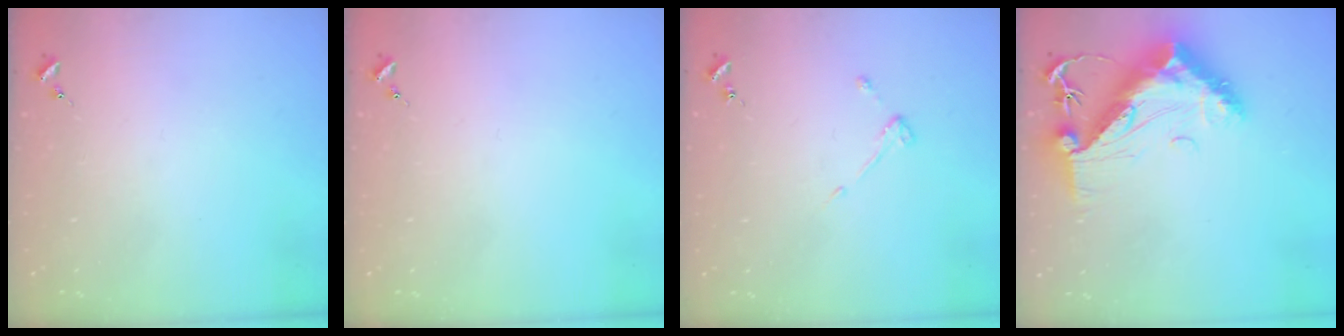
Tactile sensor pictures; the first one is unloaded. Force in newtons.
{"total": 0.0}
{"total": 3.0, "press": 3.0, "slide": 0.6}
{"total": 19.4, "press": 19.3, "slide": 1.7}